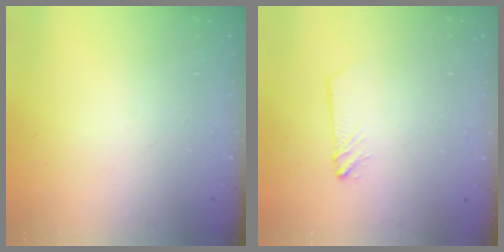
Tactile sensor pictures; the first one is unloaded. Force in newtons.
{"total": 2.8, "press": 2.8, "slide": 0.3}